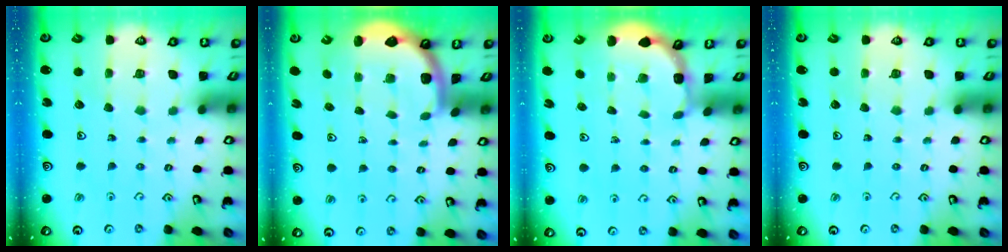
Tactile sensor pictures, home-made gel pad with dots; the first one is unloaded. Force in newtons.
{"total": 1.6, "press": 1.6, "slide": 0.1}
{"total": 1.7, "press": 1.7, "slide": 0.2}
{"total": 0.0}